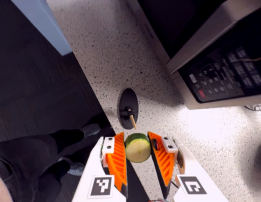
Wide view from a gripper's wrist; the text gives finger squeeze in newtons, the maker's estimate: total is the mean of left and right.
{"total": 9.6, "left": 9.8, "right": 9.4}